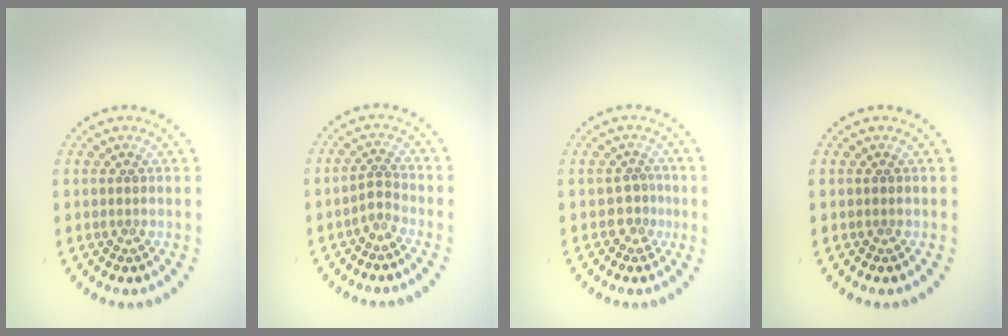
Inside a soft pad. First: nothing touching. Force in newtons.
{"total": 1.4, "press": 0.8, "slide": 1.1}
{"total": 1.6, "press": 1.0, "slide": 1.2}
{"total": 0.0}